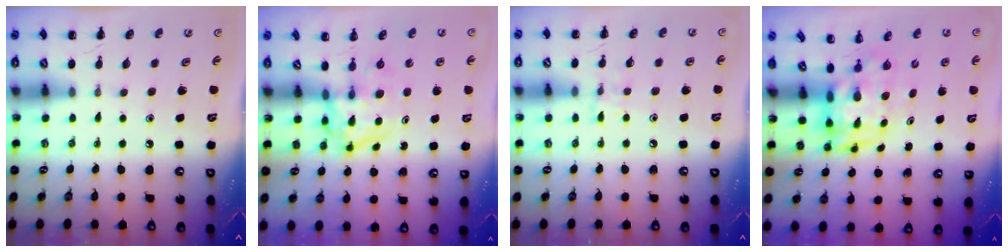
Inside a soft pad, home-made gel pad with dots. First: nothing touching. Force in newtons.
{"total": 3.9, "press": 3.9, "slide": 0.4}
{"total": 6.8, "press": 6.5, "slide": 1.9}
{"total": 3.1, "press": 3.1, "slide": 0.6}